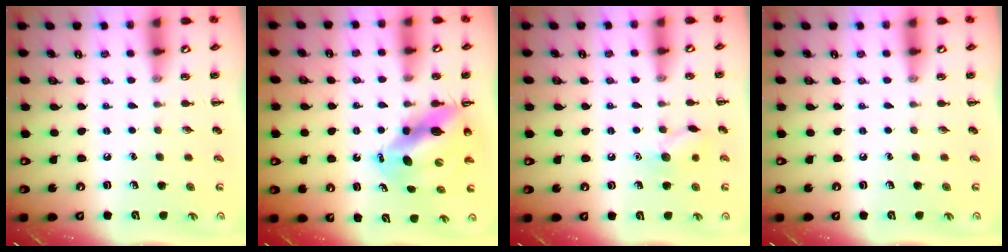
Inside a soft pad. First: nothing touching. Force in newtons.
{"total": 10.2, "press": 9.9, "slide": 2.6}
{"total": 8.3, "press": 8.2, "slide": 1.1}
{"total": 0.0}